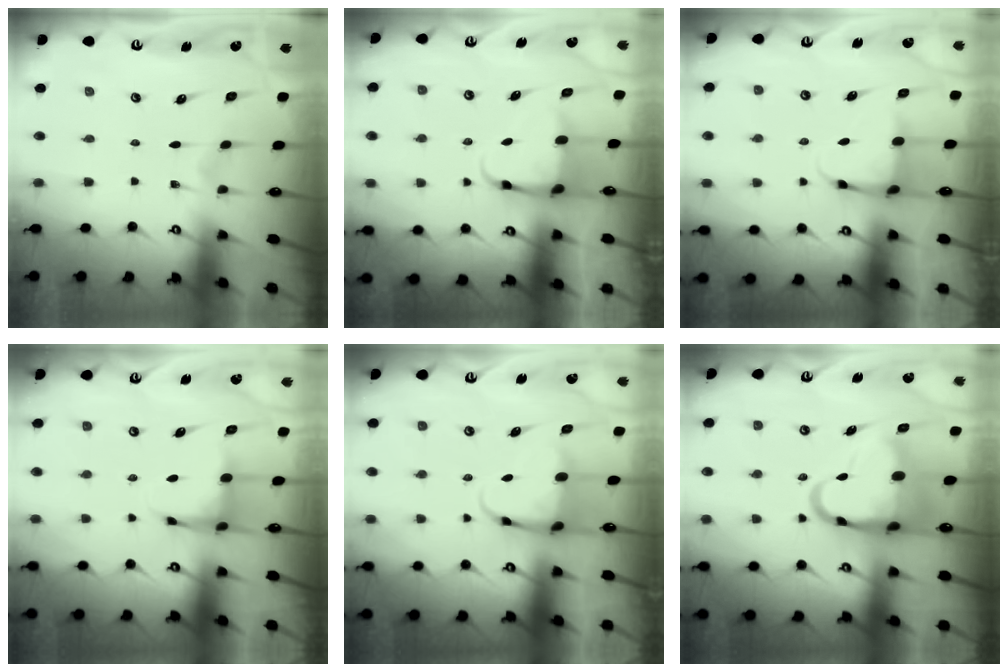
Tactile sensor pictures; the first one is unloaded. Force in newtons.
{"total": 3.7, "press": 3.6, "slide": 0.7}
{"total": 3.8, "press": 3.6, "slide": 1.2}
{"total": 4.9, "press": 4.8, "slide": 0.9}
{"total": 5.0, "press": 4.9, "slide": 0.8}
{"total": 13.9, "press": 13.3, "slide": 4.0}